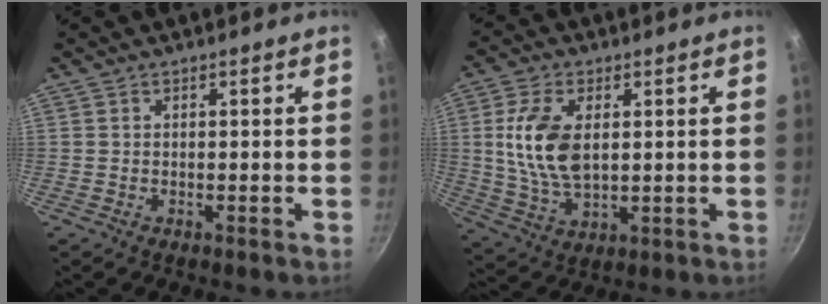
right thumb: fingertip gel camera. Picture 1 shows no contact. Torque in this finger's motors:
{"motor_torque": [0.66, 1.05, 1.62, 0.59, 0.20]}